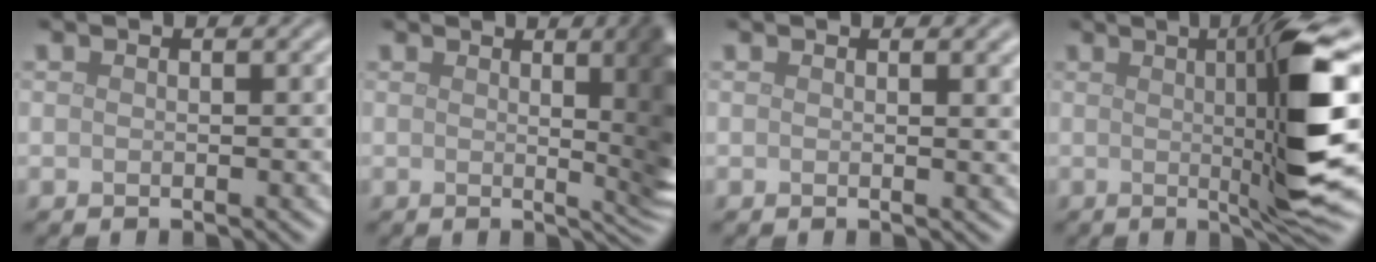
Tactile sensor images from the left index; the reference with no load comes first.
{"total": 9.0, "force": [1.5, 2.7, 8.5], "torque": [-0.061, 0.012, 0.014]}
{"total": 2.9, "force": [1.1, 1.0, 2.5], "torque": [-0.017, 0.005, 0.013]}
{"total": 10.4, "force": [0.9, 1.3, 10.3], "torque": [-0.138, -0.001, 0.023]}